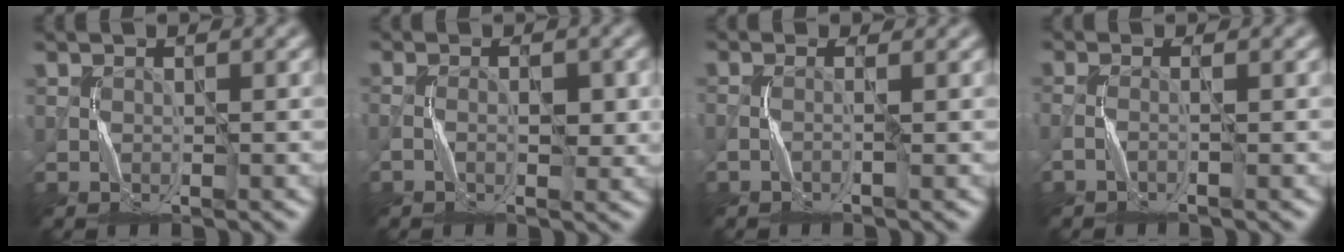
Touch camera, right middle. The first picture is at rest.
{"total": 2.8, "force": [-0.3, 1.2, 2.5], "torque": [-0.048, 0.000, -0.007]}
{"total": 1.2, "force": [-0.2, 0.2, 1.1], "torque": [-0.026, 0.001, -0.014]}
{"total": 1.4, "force": [-0.7, 0.2, 1.2], "torque": [-0.026, 0.002, -0.020]}